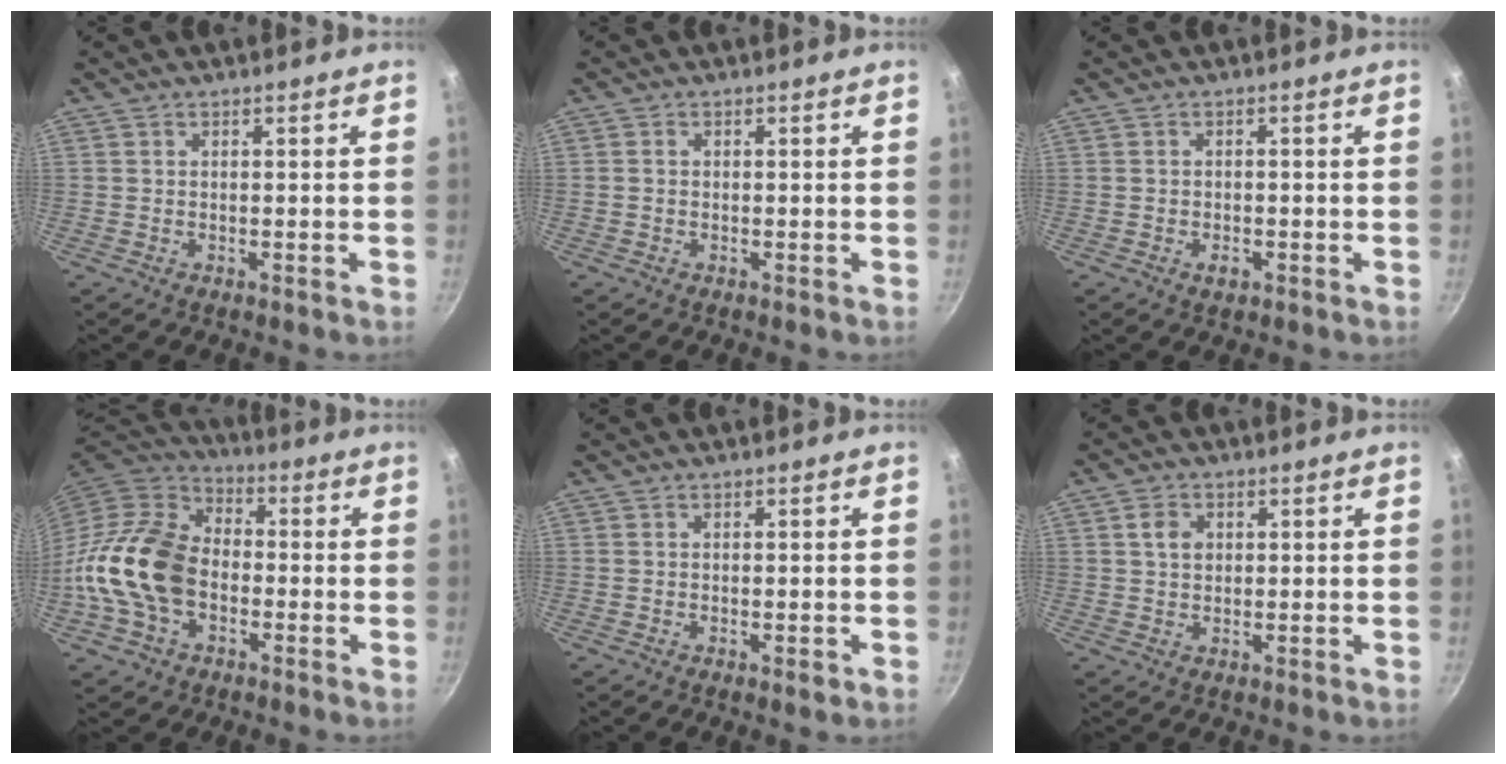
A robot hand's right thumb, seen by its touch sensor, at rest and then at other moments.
{"total": 0.7, "force": [-0.2, 0.6, 0.3], "torque": [-0.006, 0.003, -0.004]}
{"total": 1.4, "force": [-0.7, 0.9, 0.8], "torque": [-0.014, 0.005, -0.012]}
{"total": 17.0, "force": [-3.3, 12.1, 11.5], "torque": [-0.191, 0.034, -0.079]}
{"total": 1.4, "force": [-0.5, 0.5, 1.2], "torque": [-0.024, 0.001, -0.008]}
{"total": 3.1, "force": [0.7, 2.4, 1.8], "torque": [-0.020, 0.001, 0.011]}